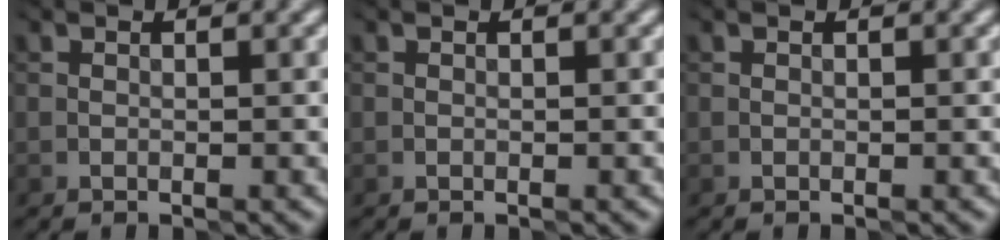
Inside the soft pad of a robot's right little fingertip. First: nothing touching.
{"total": 0.0}
{"total": 0.0}